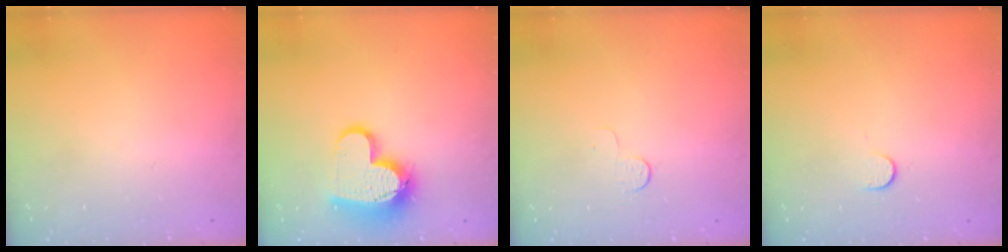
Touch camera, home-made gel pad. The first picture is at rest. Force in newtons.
{"total": 15.0, "press": 15.0, "slide": 1.0}
{"total": 3.9, "press": 3.8, "slide": 0.4}
{"total": 6.1, "press": 6.1, "slide": 0.6}